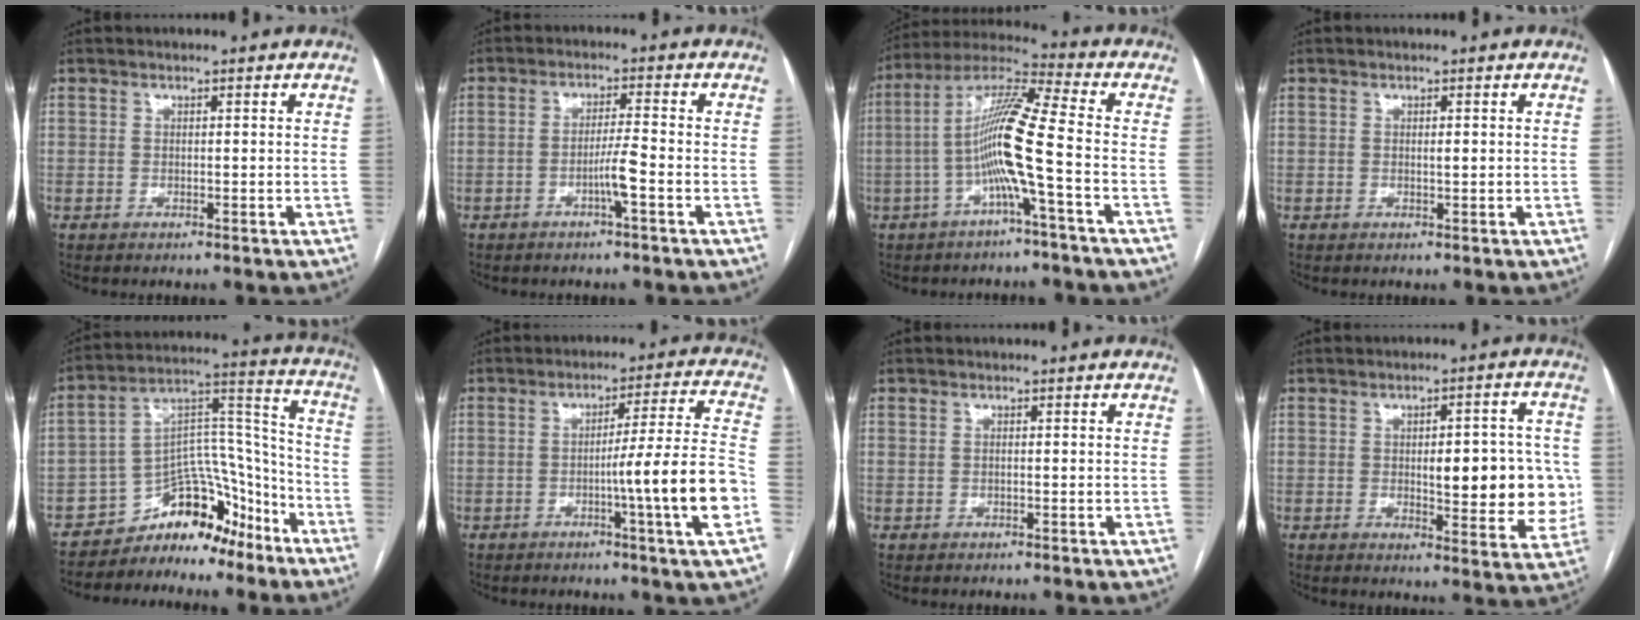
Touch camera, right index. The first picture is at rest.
{"total": 3.7, "force": [-1.6, -0.5, 3.3], "torque": [-0.060, 0.001, -0.028]}
{"total": 11.1, "force": [-2.7, -1.1, 10.8], "torque": [-0.211, 0.018, -0.057]}
{"total": 0.7, "force": [0.1, 0.1, 0.7], "torque": [-0.014, -0.001, 0.001]}
{"total": 12.0, "force": [-9.6, 5.7, 4.4], "torque": [-0.062, 0.076, -0.154]}
{"total": 12.3, "force": [-3.6, -1.8, 11.7], "torque": [-0.172, -0.005, -0.059]}
{"total": 0.0}
{"total": 12.1, "force": [-0.4, 4.1, 11.4], "torque": [-0.135, 0.009, 0.005]}